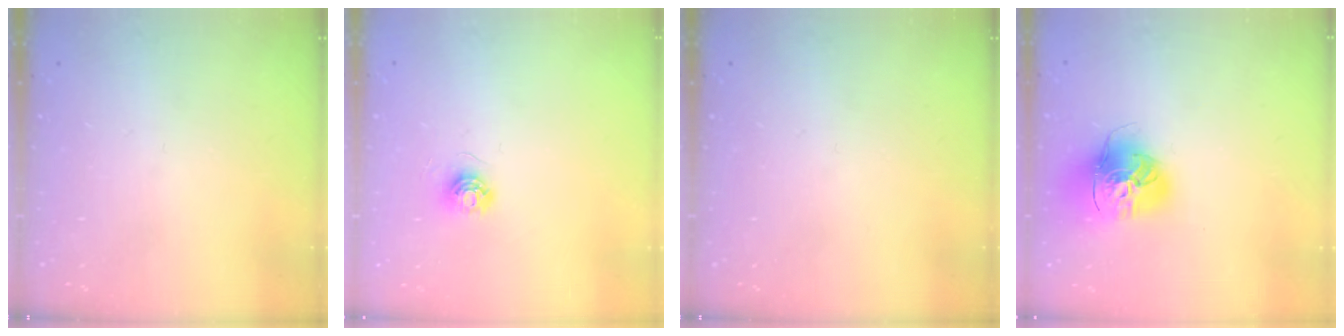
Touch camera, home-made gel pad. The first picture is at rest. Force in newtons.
{"total": 5.6, "press": 5.6, "slide": 0.3}
{"total": 0.0}
{"total": 16.3, "press": 16.2, "slide": 1.6}